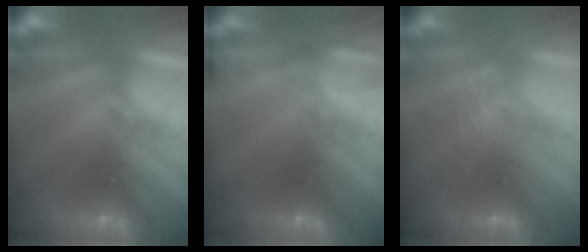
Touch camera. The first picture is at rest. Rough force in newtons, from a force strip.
{"total": 5.2}
{"total": 1.9}